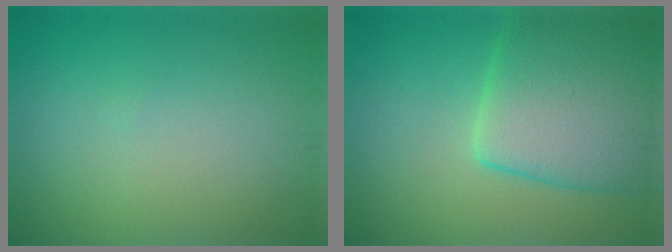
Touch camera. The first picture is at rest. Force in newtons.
{"total": 8.9, "press": 8.9, "slide": 0.3}